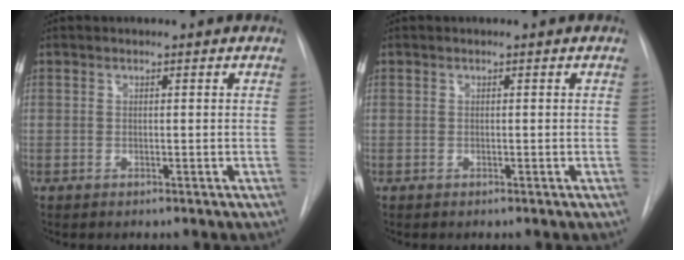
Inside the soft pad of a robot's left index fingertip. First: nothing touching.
{"total": 0.0}